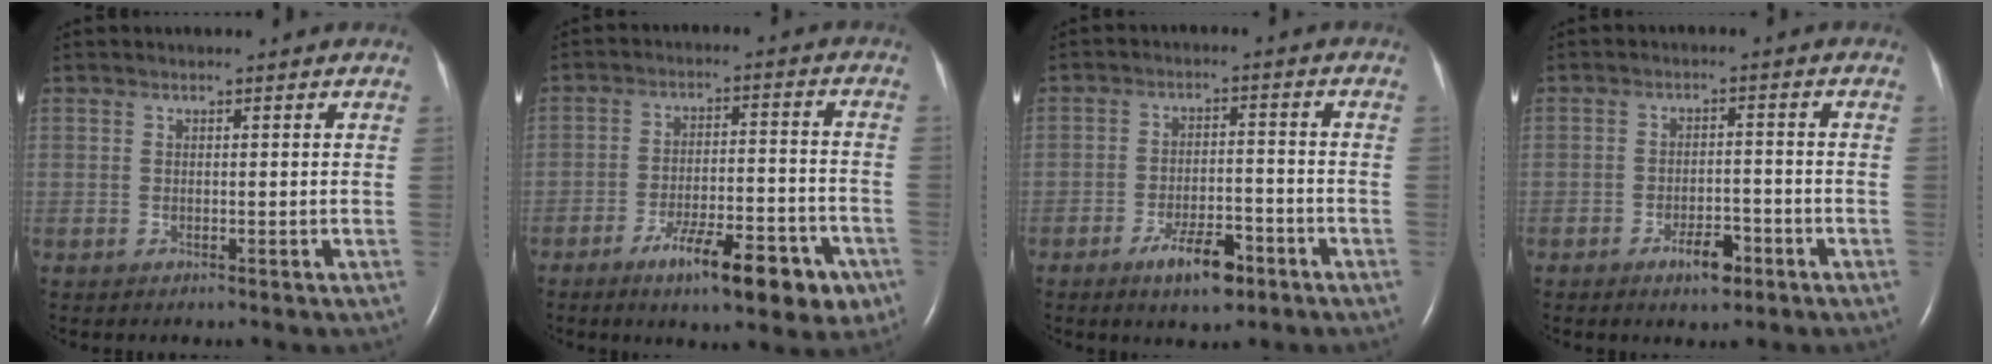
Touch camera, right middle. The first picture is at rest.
{"total": 12.7, "force": [-7.3, 3.4, 9.8], "torque": [-0.139, 0.004, -0.104]}
{"total": 6.9, "force": [-4.3, 2.3, 4.9], "torque": [-0.087, -0.002, -0.067]}
{"total": 4.4, "force": [-2.7, 1.7, 3.0], "torque": [-0.050, 0.003, -0.040]}